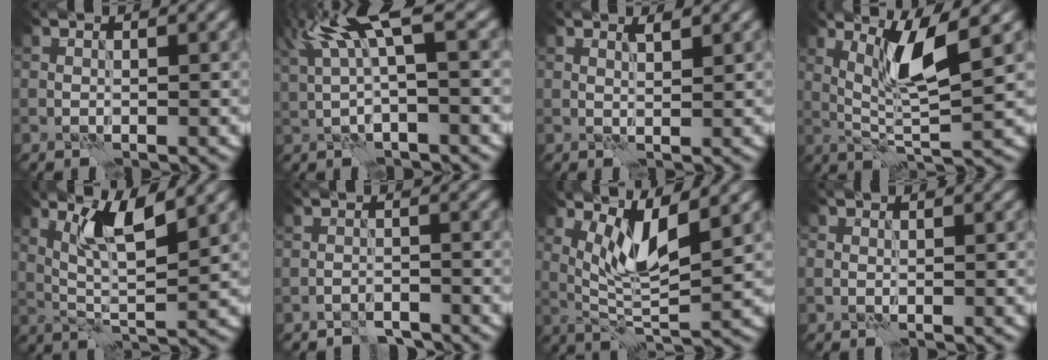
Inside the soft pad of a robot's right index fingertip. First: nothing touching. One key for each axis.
{"total": 6.6, "fx": 2.8, "fy": 1.5, "fz": 5.8, "tx": -0.114, "ty": 0.021, "tz": 0.054}
{"total": 1.1, "fx": 0.8, "fy": 0.1, "fz": 0.7, "tx": -0.013, "ty": 0.000, "tz": 0.013}
{"total": 5.1, "fx": 2.1, "fy": 0.6, "fz": 4.7, "tx": -0.098, "ty": -0.008, "tz": 0.046}
{"total": 5.0, "fx": 2.5, "fy": 0.9, "fz": 4.3, "tx": -0.089, "ty": -0.007, "tz": 0.048}
{"total": 1.8, "fx": -1.7, "fy": 0.5, "fz": 0.4, "tx": -0.002, "ty": 0.007, "tz": -0.032}
{"total": 4.8, "fx": 2.3, "fy": 1.1, "fz": 4.1, "tx": -0.083, "ty": -0.011, "tz": 0.049}
{"total": 0.9, "fx": -0.2, "fy": 0.8, "fz": 0.3, "tx": -0.004, "ty": -0.001, "tz": -0.003}